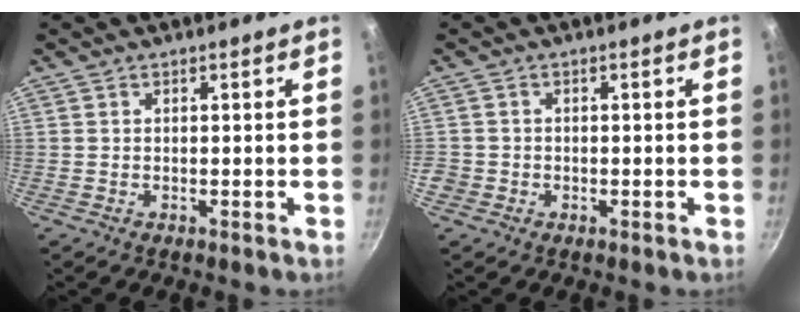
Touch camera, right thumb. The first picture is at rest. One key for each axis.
{"total": 1.9, "fx": -0.8, "fy": 1.6, "fz": 0.5, "tx": -0.010, "ty": 0.001, "tz": -0.015}